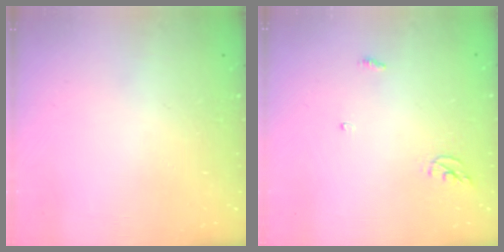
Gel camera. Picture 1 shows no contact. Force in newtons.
{"total": 3.6, "press": 3.6, "slide": 0.3}